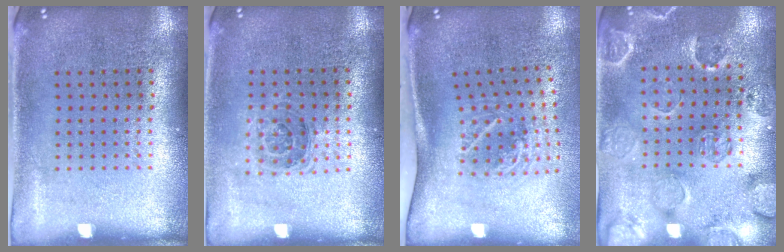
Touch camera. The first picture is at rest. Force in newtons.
{"total": 1.1, "press": 1.0, "slide": 0.5}
{"total": 1.9, "press": 1.2, "slide": 1.5}
{"total": 2.4, "press": 2.1, "slide": 1.3}